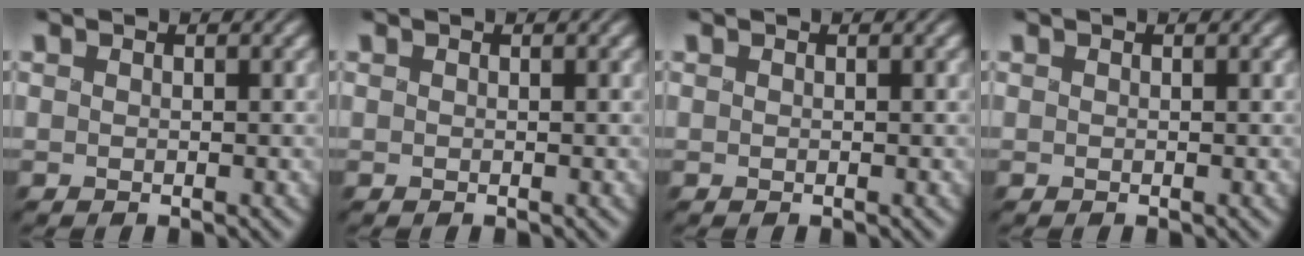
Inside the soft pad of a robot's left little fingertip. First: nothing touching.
{"total": 0.0}
{"total": 0.0}
{"total": 0.0}